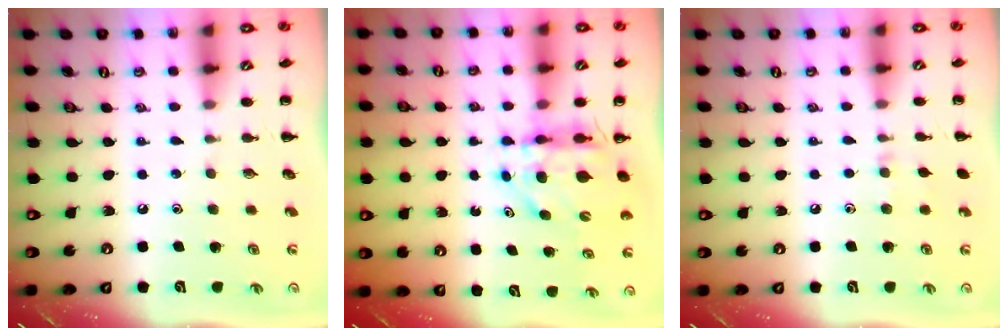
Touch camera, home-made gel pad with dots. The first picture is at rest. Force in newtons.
{"total": 7.2, "press": 6.6, "slide": 2.9}
{"total": 4.8, "press": 4.5, "slide": 1.5}